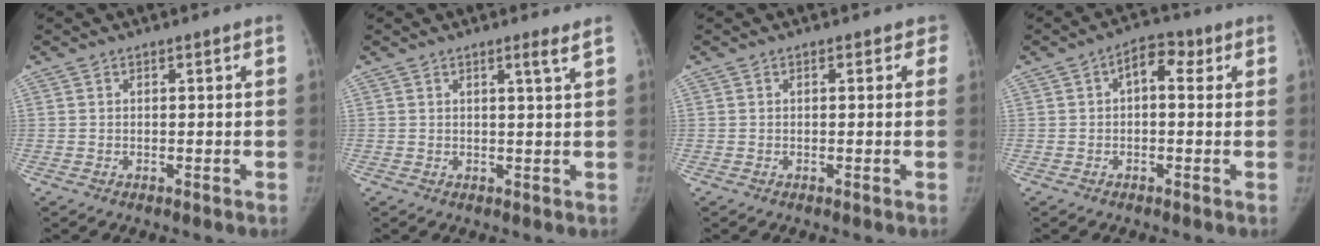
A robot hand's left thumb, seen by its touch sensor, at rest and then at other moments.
{"total": 2.1, "force": [1.3, -0.5, 1.6], "torque": [-0.027, -0.013, 0.022]}
{"total": 1.7, "force": [0.7, 1.2, 1.0], "torque": [0.012, 0.003, 0.001]}
{"total": 5.4, "force": [1.3, 3.2, 4.1], "torque": [-0.034, 0.017, 0.009]}